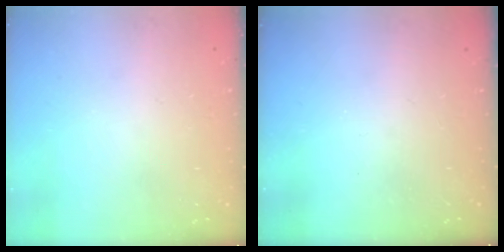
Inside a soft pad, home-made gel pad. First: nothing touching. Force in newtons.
{"total": 0.0}